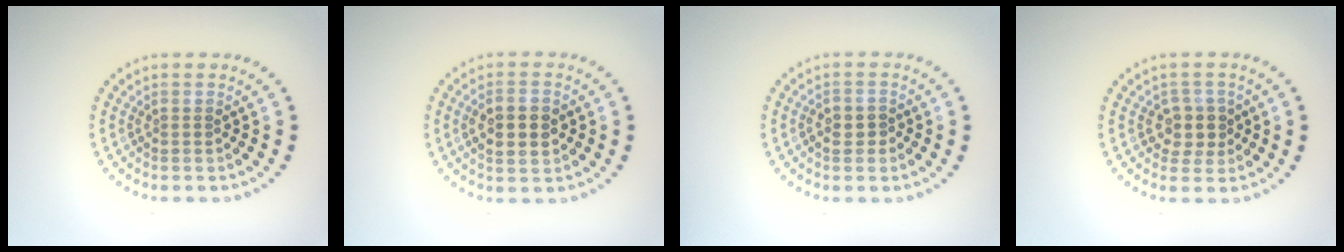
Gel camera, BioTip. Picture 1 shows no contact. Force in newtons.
{"total": 3.0, "press": 3.0, "slide": 0.2}
{"total": 1.3, "press": 1.2, "slide": 0.4}
{"total": 2.5, "press": 2.2, "slide": 1.2}